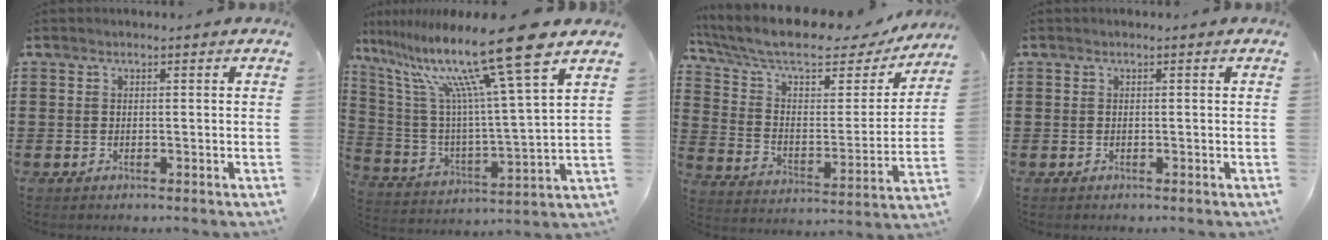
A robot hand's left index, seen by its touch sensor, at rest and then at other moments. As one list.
[{"total": 19.5, "force": [13.4, 1.8, 14.0], "torque": [-0.267, -0.077, 0.209]}, {"total": 10.7, "force": [8.6, 2.7, 5.8], "torque": [-0.146, -0.046, 0.147]}, {"total": 0.0}]